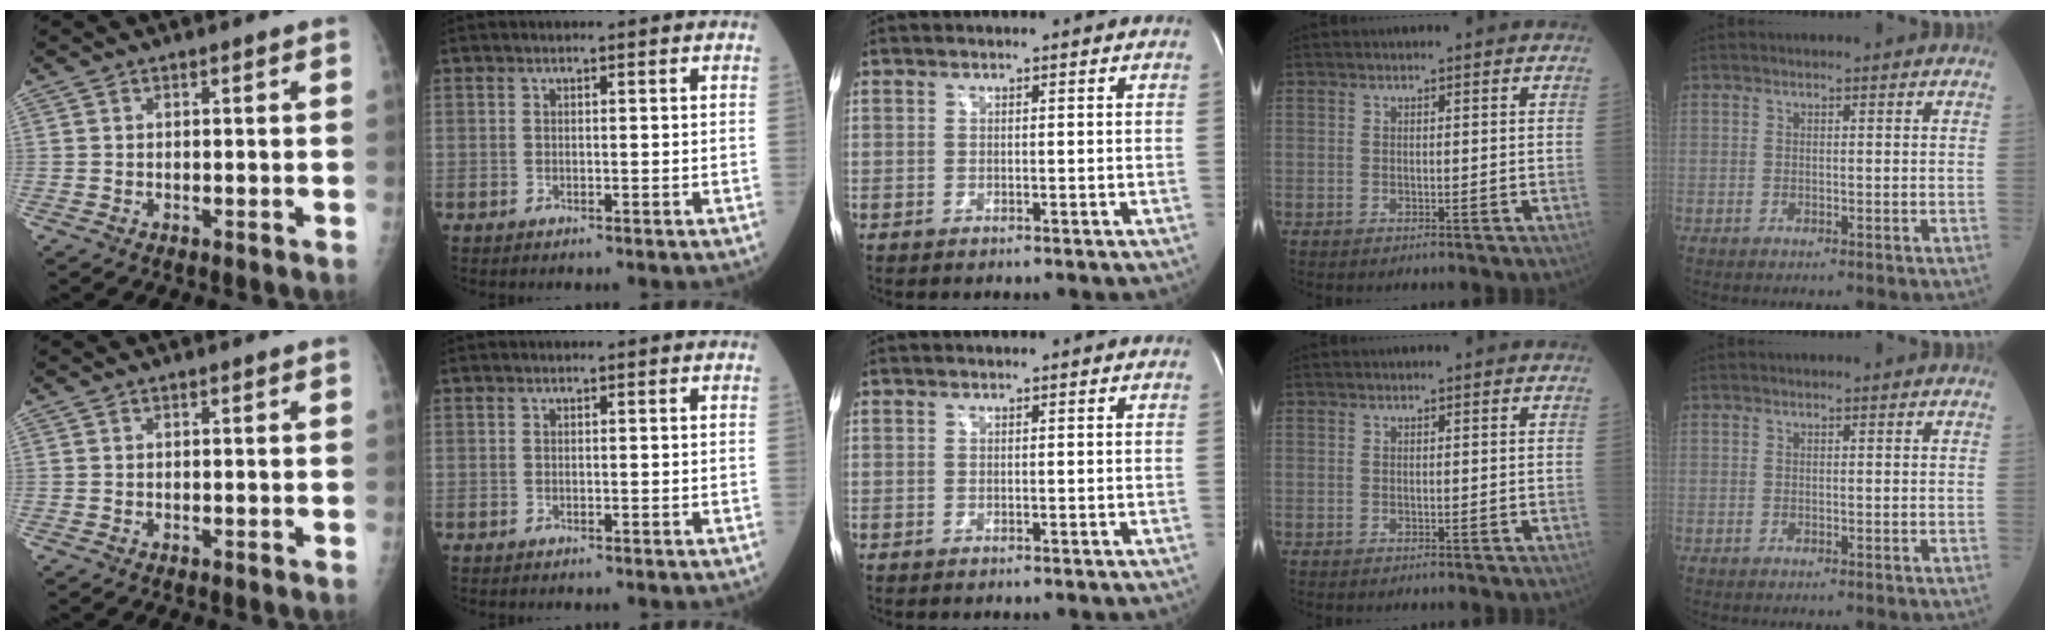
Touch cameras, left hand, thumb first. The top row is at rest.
{}